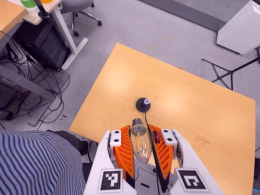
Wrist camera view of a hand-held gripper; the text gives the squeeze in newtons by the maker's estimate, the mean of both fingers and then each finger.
{"total": 22.9, "left": 24.4, "right": 21.4}